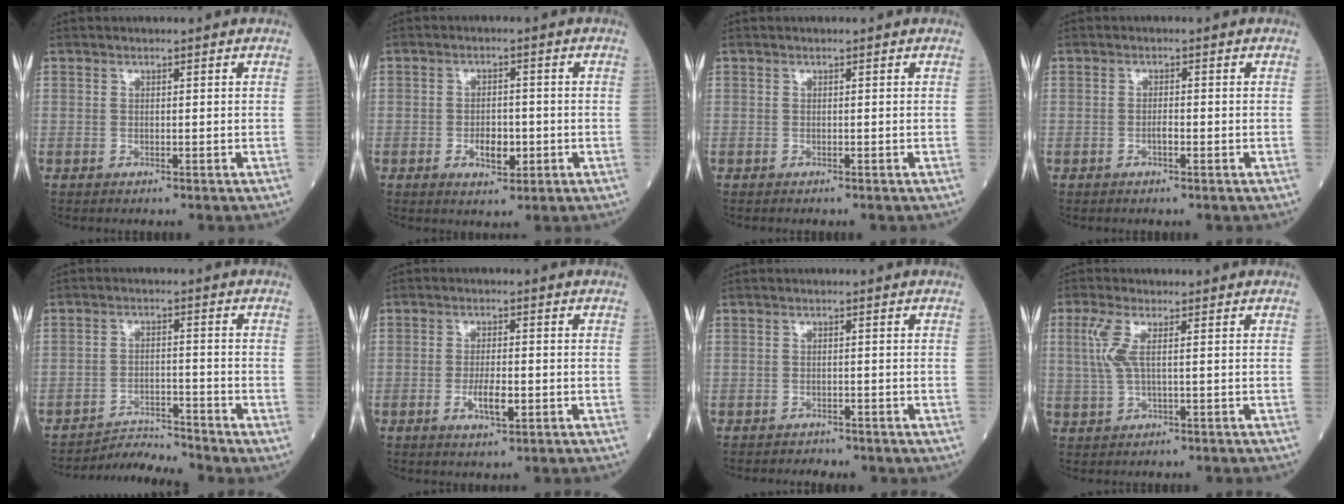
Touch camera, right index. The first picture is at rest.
{"total": 4.2, "force": [-1.3, 2.1, 3.4], "torque": [-0.055, 0.002, -0.017]}
{"total": 0.0}
{"total": 1.4, "force": [-0.6, 0.2, 1.3], "torque": [-0.021, 0.002, -0.013]}
{"total": 4.5, "force": [-4.2, -1.3, -0.7], "torque": [0.008, -0.010, -0.072]}
{"total": 4.2, "force": [-1.3, 1.1, 3.8], "torque": [-0.073, -0.002, -0.020]}
{"total": 2.2, "force": [-1.9, 1.1, 0.1], "torque": [-0.010, -0.001, -0.027]}
{"total": 4.0, "force": [0.8, 0.7, 3.8], "torque": [-0.101, 0.009, 0.017]}